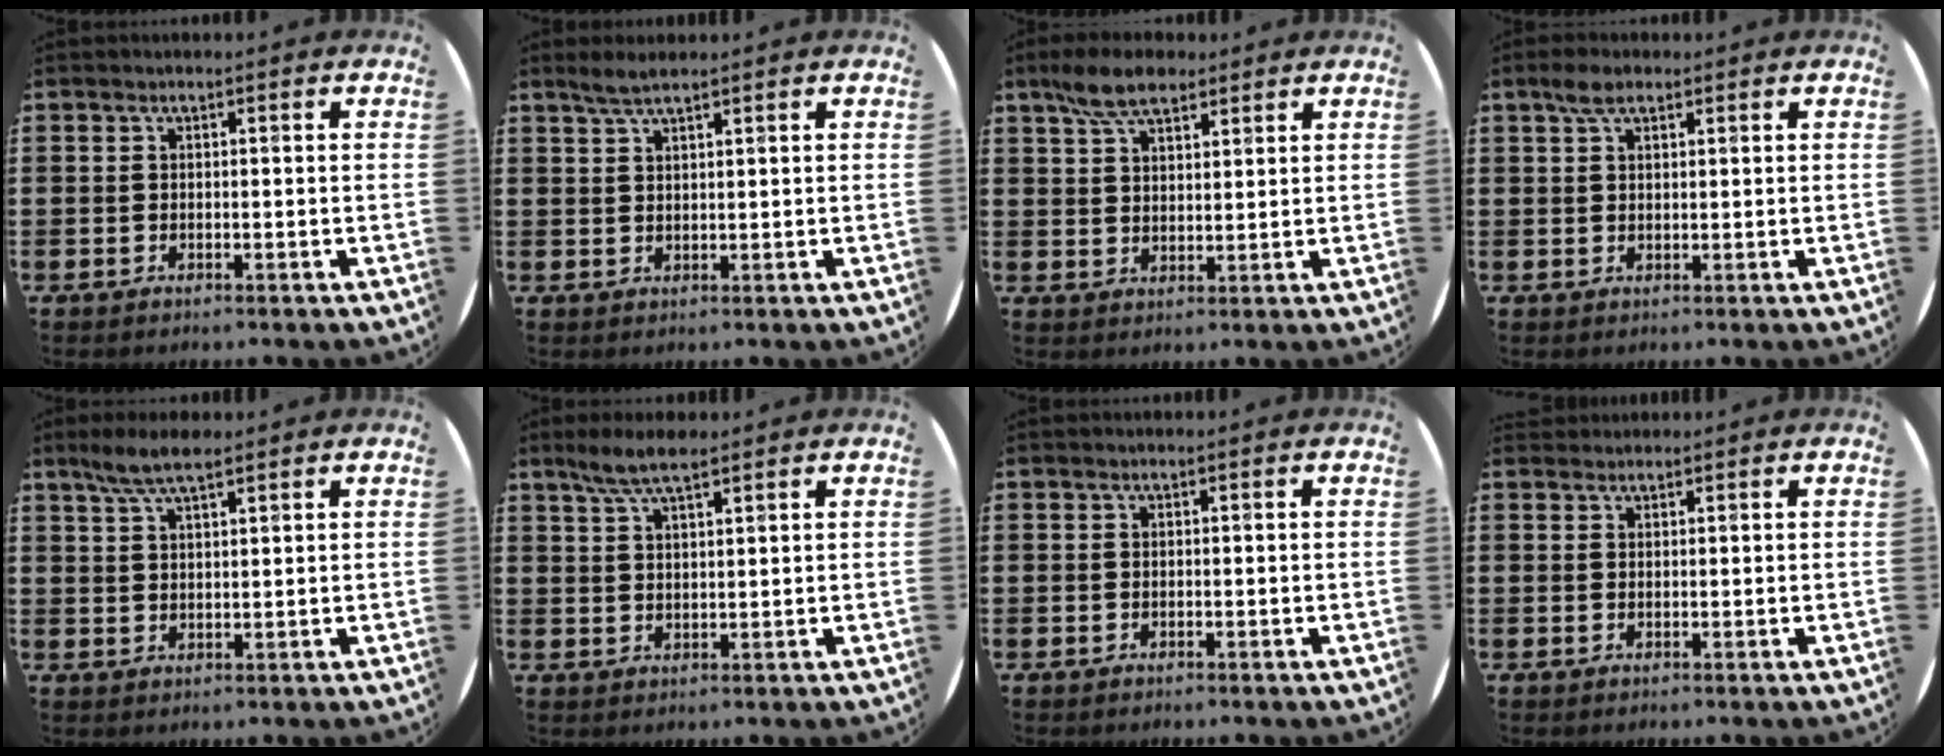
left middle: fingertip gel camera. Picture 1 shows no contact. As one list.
[{"total": 2.3, "force": [2.0, 0.2, 1.2], "torque": [-0.025, 0.003, 0.035]}, {"total": 6.5, "force": [5.0, 2.7, 3.1], "torque": [-0.075, 0.003, 0.094]}, {"total": 3.0, "force": [2.0, 1.4, 1.7], "torque": [-0.030, 0.005, 0.034]}, {"total": 5.0, "force": [3.9, 1.2, 2.9], "torque": [-0.066, 0.001, 0.069]}, {"total": 4.9, "force": [3.8, 1.1, 2.8], "torque": [-0.063, 0.000, 0.069]}, {"total": 0.0}, {"total": 0.9, "force": [0.9, 0.3, -0.1], "torque": [0.001, 0.002, 0.018]}]